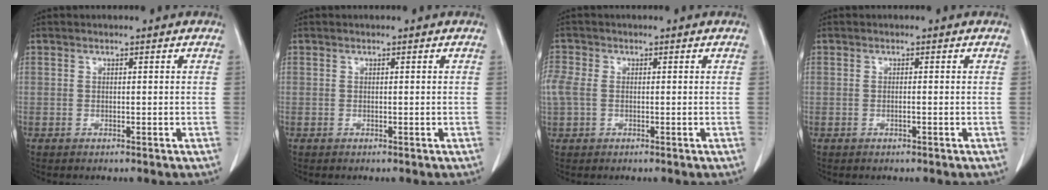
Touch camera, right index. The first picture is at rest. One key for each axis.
{"total": 0.0}
{"total": 4.8, "fx": 0.1, "fy": 3.5, "fz": 3.3, "tx": -0.112, "ty": 0.021, "tz": 0.006}
{"total": 0.6, "fx": -0.2, "fy": 0.0, "fz": 0.6, "tx": -0.011, "ty": 0.000, "tz": -0.002}